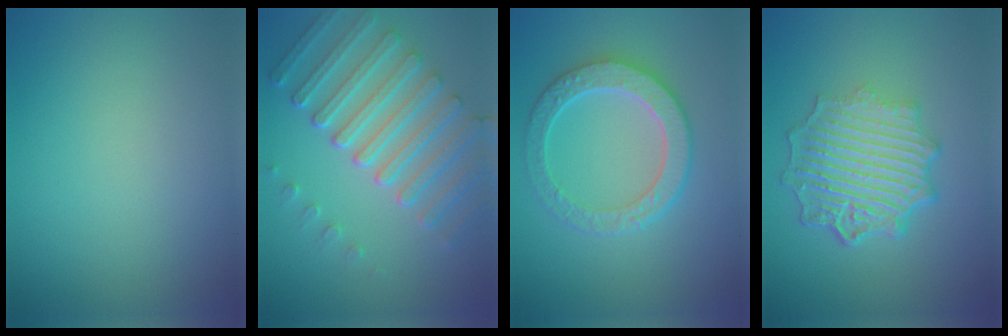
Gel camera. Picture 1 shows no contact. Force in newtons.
{"total": 7.3, "press": 5.5, "slide": 4.9}
{"total": 5.0, "press": 4.4, "slide": 2.4}
{"total": 7.1, "press": 5.3, "slide": 4.7}